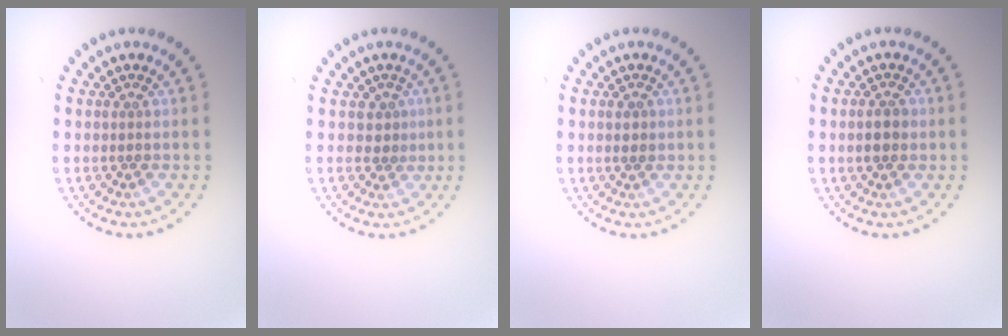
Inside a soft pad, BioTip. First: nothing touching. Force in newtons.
{"total": 1.5, "press": 1.2, "slide": 0.9}
{"total": 1.1, "press": 1.1, "slide": 0.1}
{"total": 1.7, "press": 1.7, "slide": 0.1}